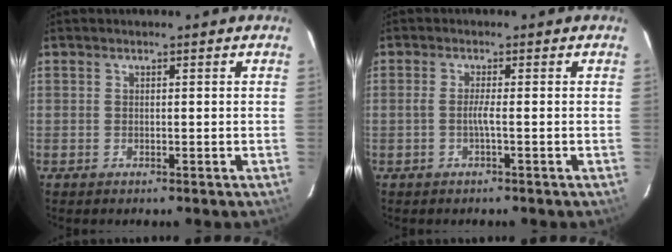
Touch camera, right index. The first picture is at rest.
{"total": 1.7, "force": [-0.6, -0.5, 1.5], "torque": [-0.029, -0.001, -0.013]}